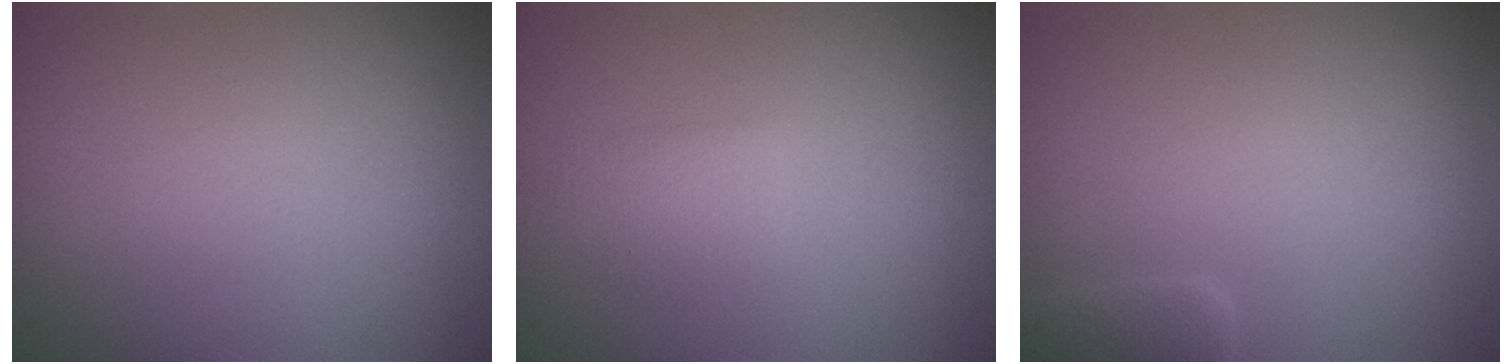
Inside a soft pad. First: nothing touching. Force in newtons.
{"total": 1.3, "press": 1.3, "slide": 0.1}
{"total": 1.6, "press": 1.6, "slide": 0.1}